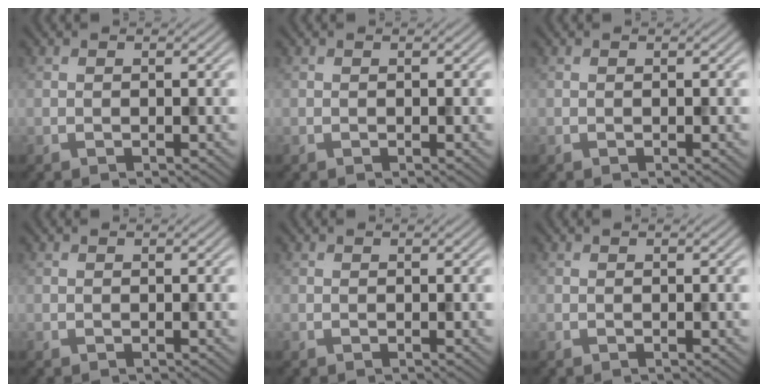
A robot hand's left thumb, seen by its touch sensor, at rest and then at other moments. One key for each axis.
{"total": 0.0}
{"total": 0.0}
{"total": 0.0}
{"total": 0.0}
{"total": 0.0}